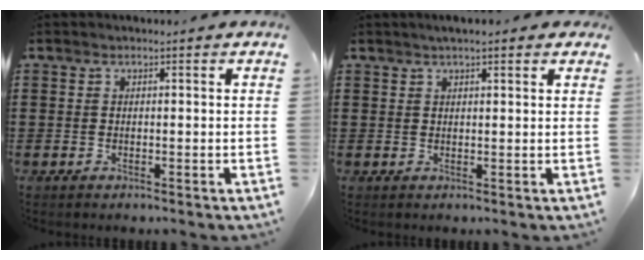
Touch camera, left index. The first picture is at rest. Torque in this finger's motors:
{"motor_torque": [0.77, -0.35, 0.24, 0.06]}